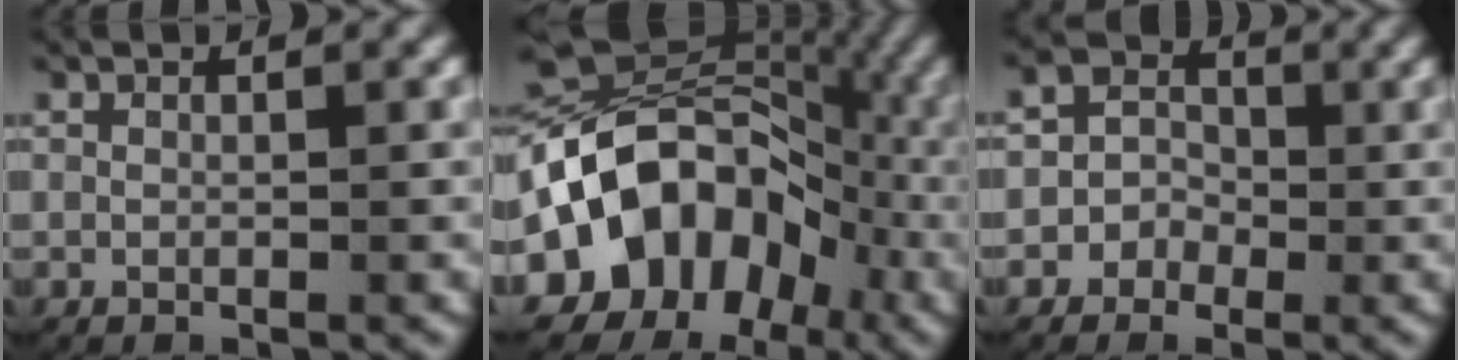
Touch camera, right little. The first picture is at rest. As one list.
[{"total": 22.3, "force": [-3.5, 17.8, 12.9], "torque": [-0.255, -0.044, -0.047]}, {"total": 4.6, "force": [-0.6, 4.4, 0.8], "torque": [-0.017, 0.008, -0.030]}]